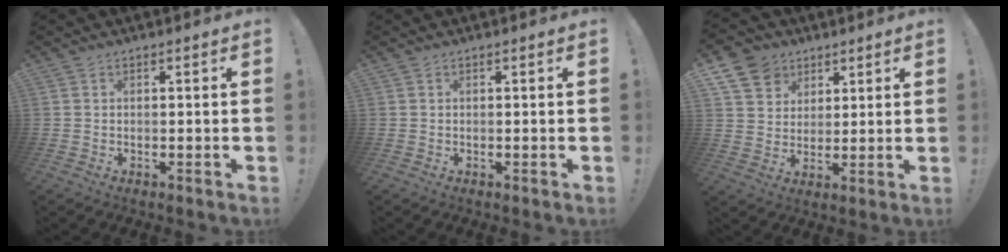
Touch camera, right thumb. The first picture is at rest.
{"total": 0.0}
{"total": 10.5, "force": [5.8, 8.1, 3.1], "torque": [-0.047, -0.036, 0.115]}